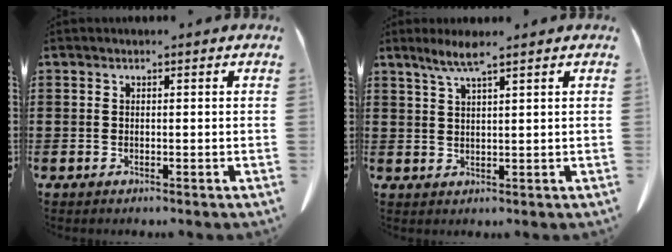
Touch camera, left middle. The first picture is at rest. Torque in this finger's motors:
{"motor_torque": [0.06, -0.05, 0.13, 0.04]}